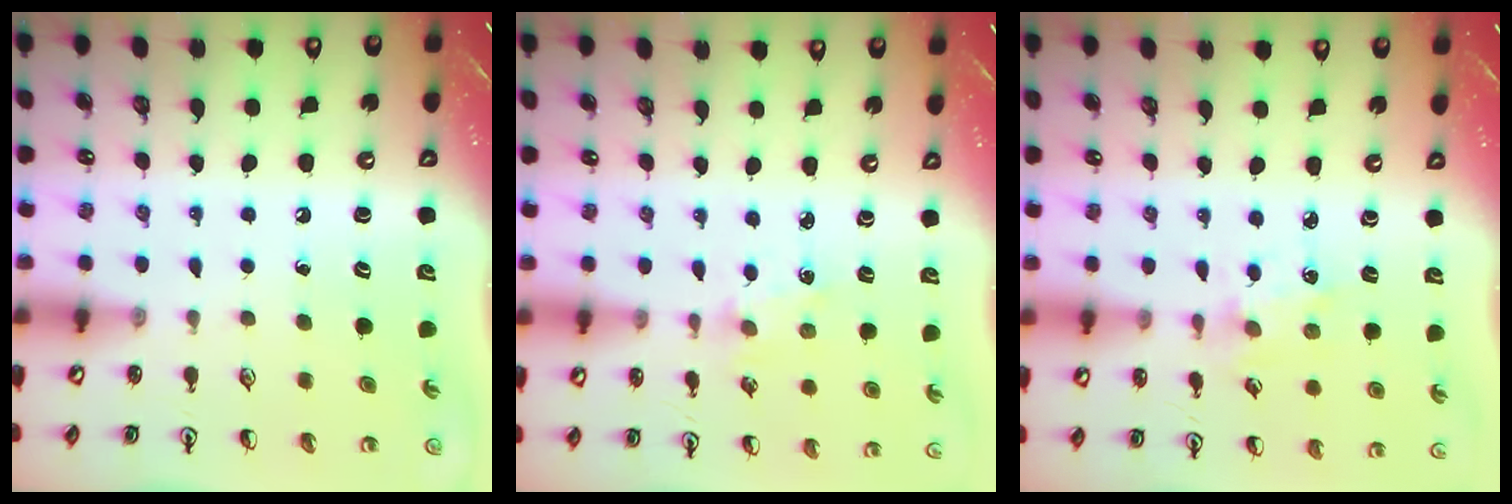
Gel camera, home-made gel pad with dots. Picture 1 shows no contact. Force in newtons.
{"total": 1.6, "press": 1.6, "slide": 0.4}
{"total": 2.2, "press": 2.2, "slide": 0.2}